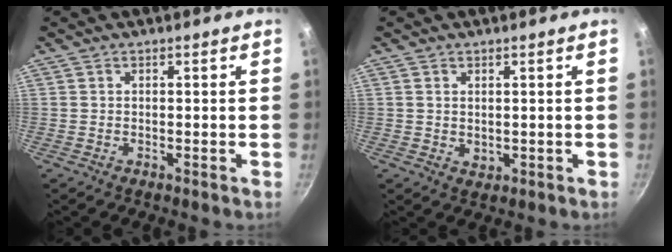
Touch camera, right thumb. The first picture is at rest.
{"total": 1.6, "force": [0.6, 1.1, 0.9], "torque": [-0.010, -0.006, 0.012]}